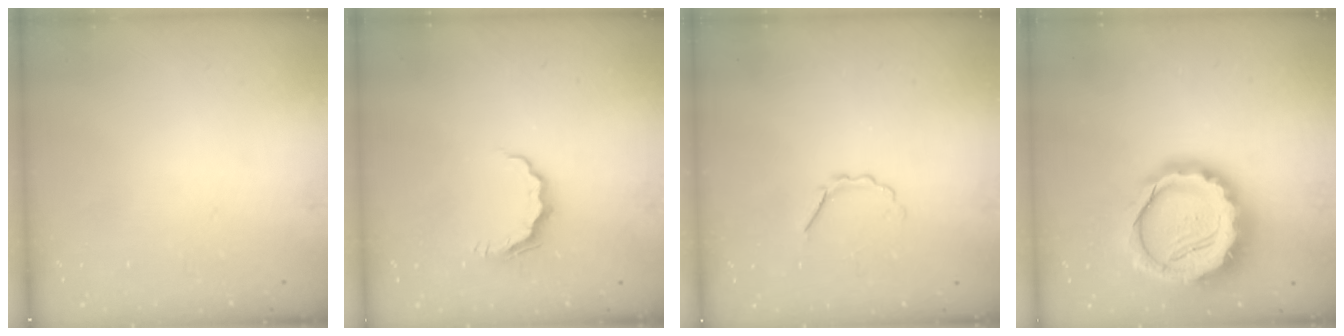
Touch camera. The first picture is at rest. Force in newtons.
{"total": 5.8, "press": 5.8, "slide": 0.6}
{"total": 2.8, "press": 2.7, "slide": 0.8}
{"total": 19.6, "press": 19.1, "slide": 4.1}